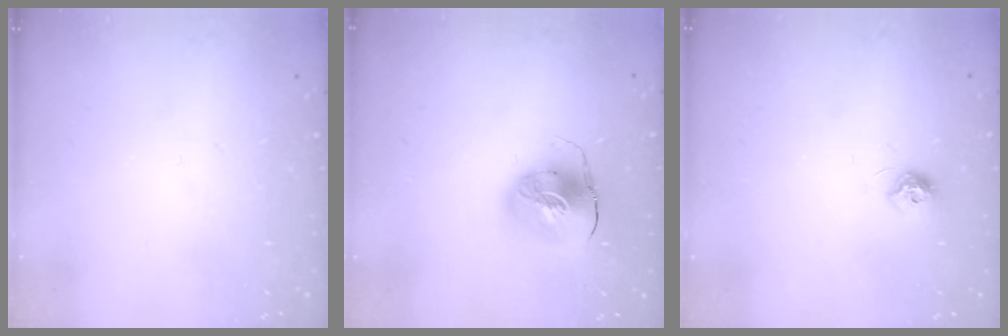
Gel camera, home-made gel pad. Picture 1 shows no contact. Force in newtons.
{"total": 10.6, "press": 10.5, "slide": 1.7}
{"total": 7.2, "press": 7.2, "slide": 0.5}